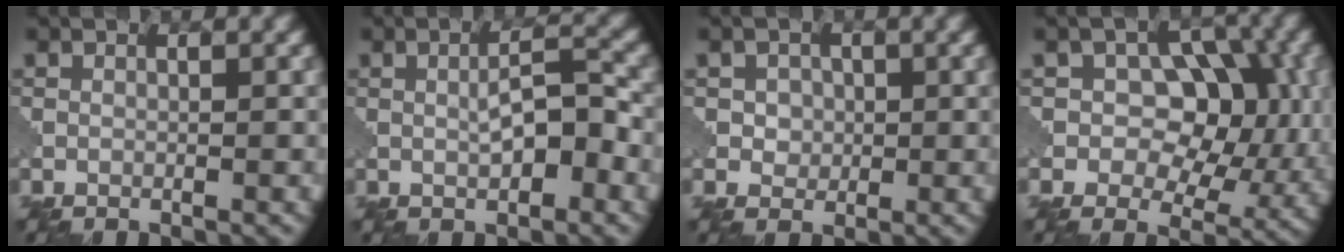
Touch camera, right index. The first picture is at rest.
{"total": 3.8, "force": [-0.4, 1.3, 3.5], "torque": [-0.068, 0.004, -0.005]}
{"total": 2.3, "force": [0.4, 2.0, 1.0], "torque": [-0.015, 0.000, 0.009]}
{"total": 8.4, "force": [0.3, 5.8, 6.1], "torque": [-0.065, 0.005, -0.008]}